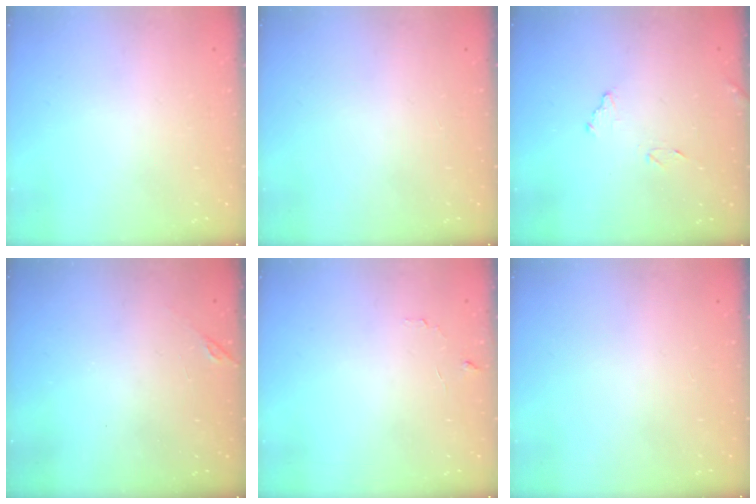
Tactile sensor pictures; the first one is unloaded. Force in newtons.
{"total": 0.0}
{"total": 8.8, "press": 8.8, "slide": 0.4}
{"total": 5.5, "press": 5.5, "slide": 0.1}
{"total": 4.3, "press": 4.3, "slide": 0.3}
{"total": 0.0}